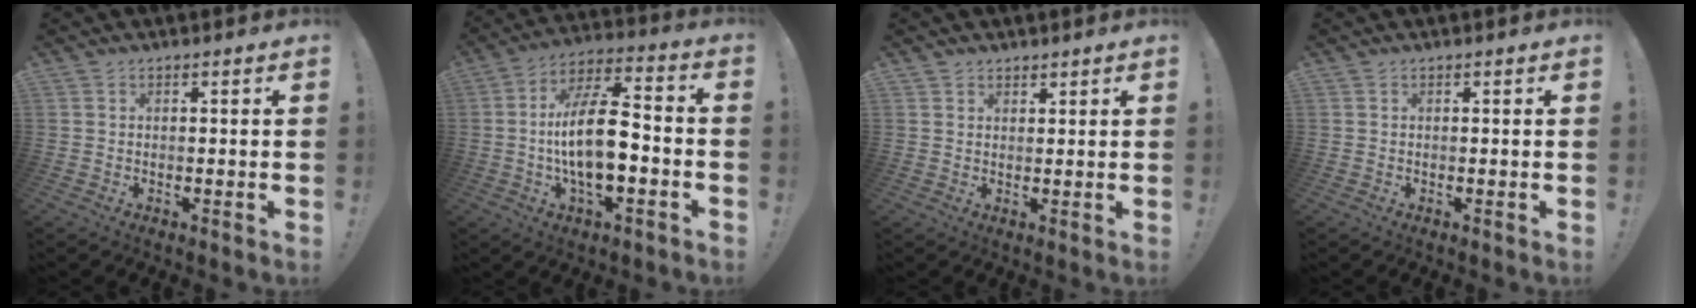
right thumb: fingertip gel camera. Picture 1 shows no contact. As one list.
[{"total": 16.2, "force": [-2.7, 6.7, 14.5], "torque": [-0.277, 0.007, -0.051]}, {"total": 2.0, "force": [1.7, 1.0, 0.0], "torque": [0.014, -0.012, 0.030]}, {"total": 0.0}]